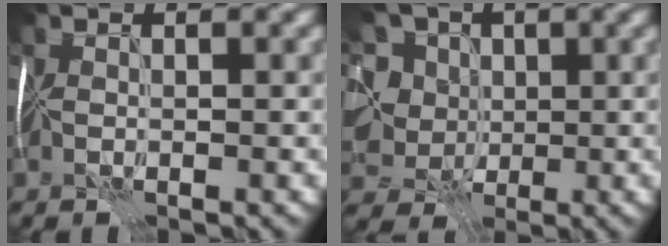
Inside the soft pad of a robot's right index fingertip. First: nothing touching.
{"total": 10.1, "force": [2.3, 8.3, 5.3], "torque": [-0.101, 0.024, 0.001]}